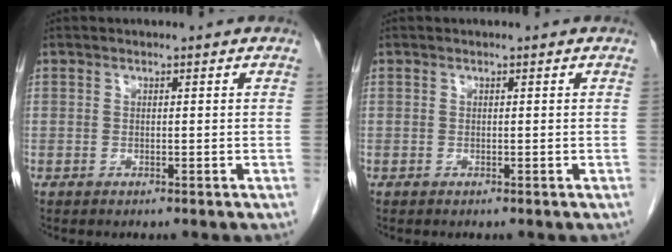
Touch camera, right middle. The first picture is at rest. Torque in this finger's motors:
{"motor_torque": [0.00, 0.01, 0.02, 0.00]}